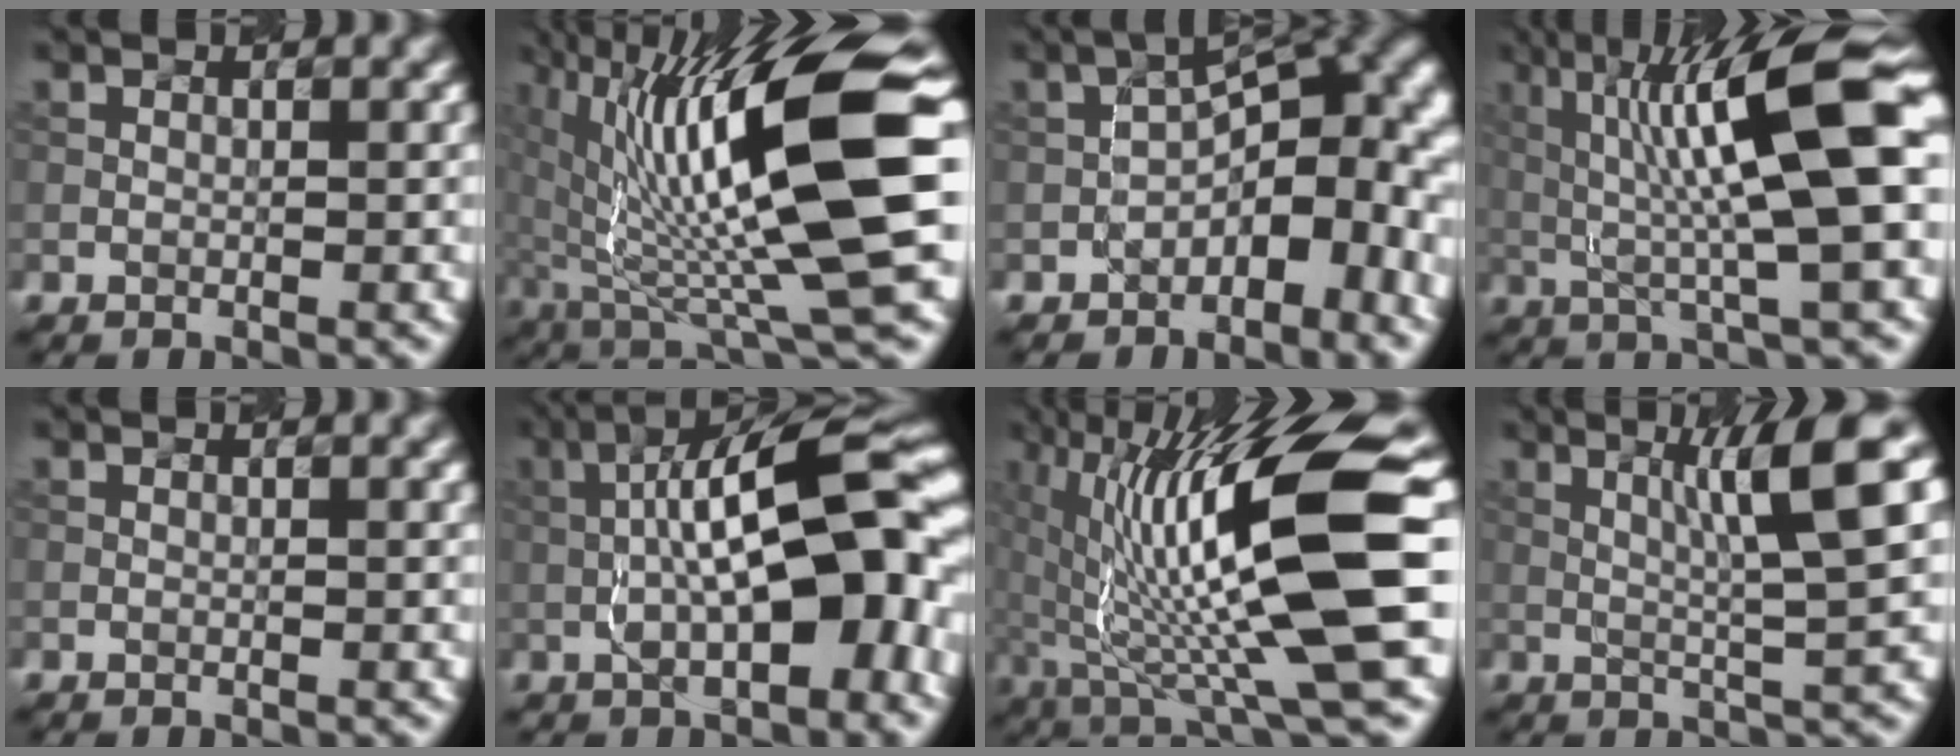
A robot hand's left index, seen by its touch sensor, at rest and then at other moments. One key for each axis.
{"total": 15.0, "fx": 1.8, "fy": 3.0, "fz": 14.6, "tx": -0.246, "ty": 0.003, "tz": 0.042}
{"total": 8.4, "fx": -2.4, "fy": 4.4, "fz": 6.7, "tx": -0.070, "ty": 0.020, "tz": -0.044}
{"total": 12.2, "fx": 2.1, "fy": 2.2, "fz": 11.9, "tx": -0.196, "ty": 0.019, "tz": 0.041}
{"total": 0.7, "fx": 0.2, "fy": 0.3, "fz": 0.6, "tx": -0.007, "ty": 0.002, "tz": 0.001}
{"total": 13.2, "fx": -0.4, "fy": 4.1, "fz": 12.6, "tx": -0.167, "ty": 0.037, "tz": -0.008}
{"total": 14.4, "fx": 0.5, "fy": 2.4, "fz": 14.2, "tx": -0.240, "ty": 0.008, "tz": 0.024}
{"total": 7.3, "fx": 1.9, "fy": 0.4, "fz": 7.1, "tx": -0.118, "ty": 0.011, "tz": 0.043}